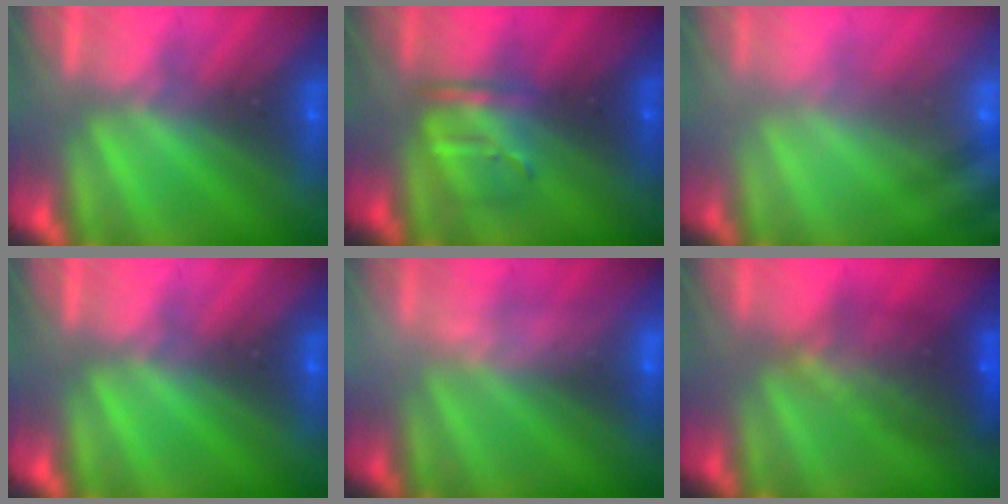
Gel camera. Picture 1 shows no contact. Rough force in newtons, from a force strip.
{"total": 3.4}
{"total": 7.5}
{"total": 0.0}
{"total": 2.4}
{"total": 6.9}